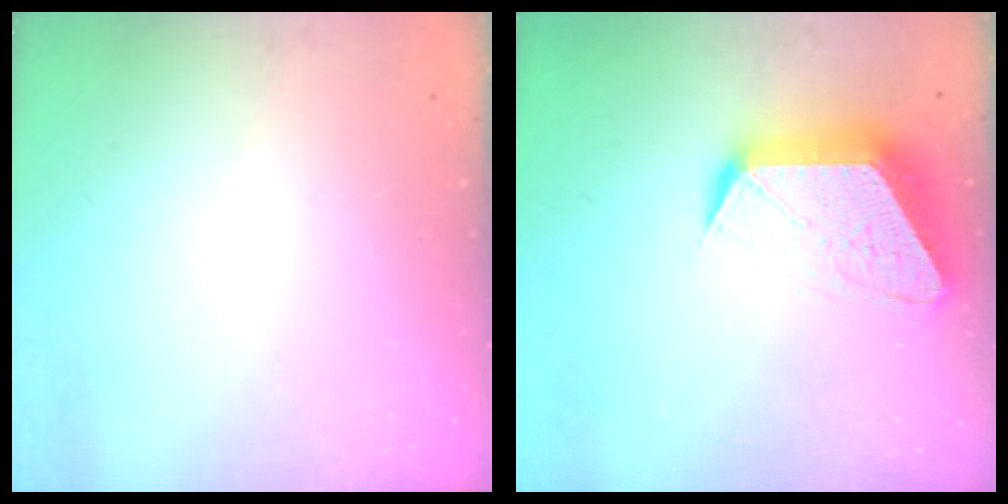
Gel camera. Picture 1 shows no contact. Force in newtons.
{"total": 13.9, "press": 13.9, "slide": 0.9}